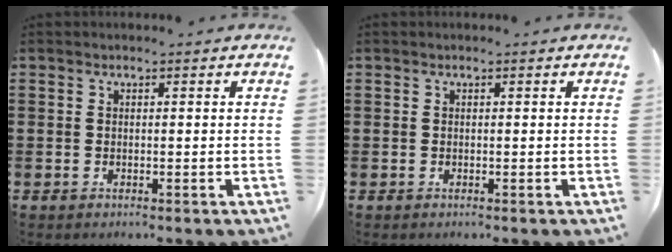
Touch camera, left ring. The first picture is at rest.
{"total": 0.0}